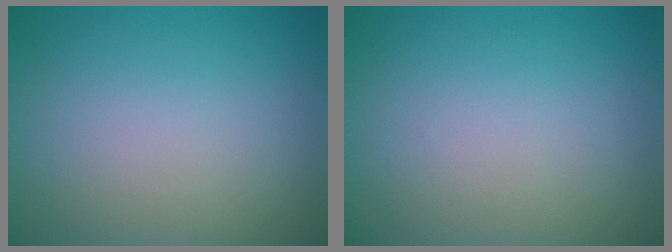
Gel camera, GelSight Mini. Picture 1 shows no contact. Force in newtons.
{"total": 0.0}